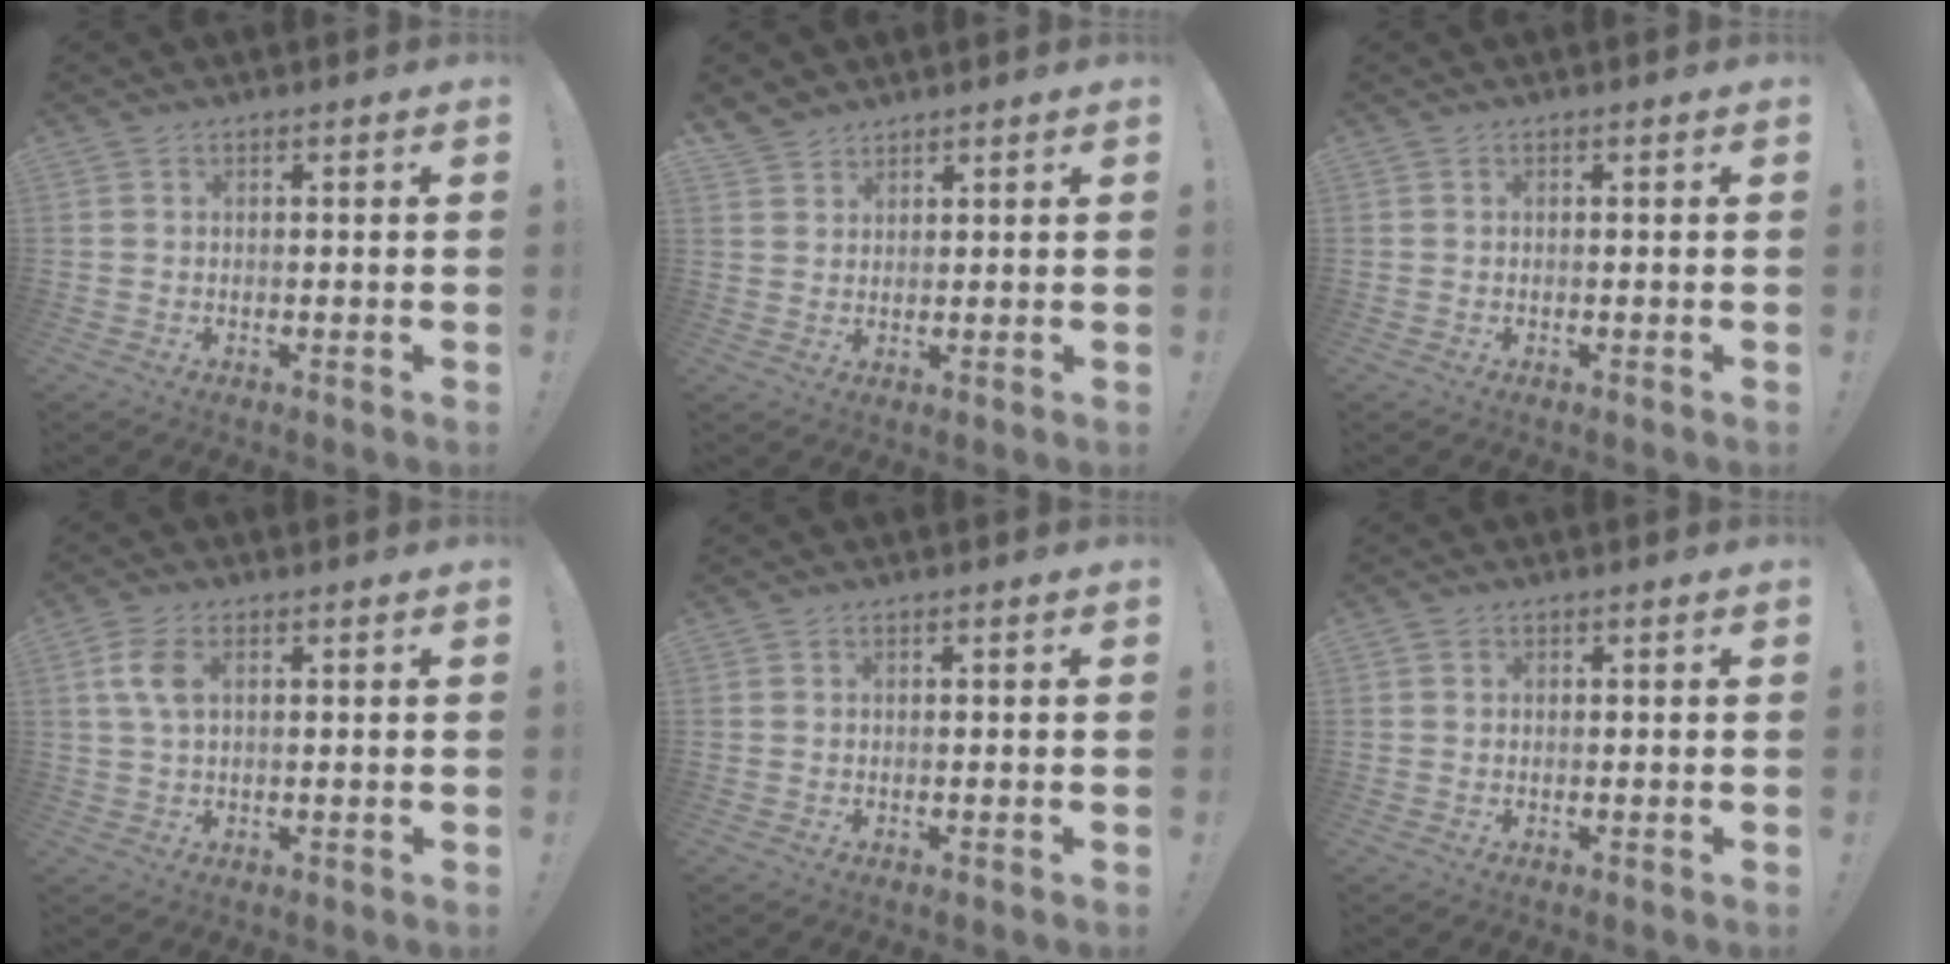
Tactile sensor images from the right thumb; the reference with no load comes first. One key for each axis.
{"total": 3.8, "fx": 3.3, "fy": 1.6, "fz": 0.4, "tx": -0.012, "ty": -0.021, "tz": 0.066}
{"total": 0.0}
{"total": 5.7, "fx": 1.5, "fy": 3.2, "fz": 4.5, "tx": -0.099, "ty": 0.001, "tz": 0.026}
{"total": 0.0}
{"total": 0.7, "fx": 0.3, "fy": 0.6, "fz": 0.0, "tx": -0.003, "ty": 0.003, "tz": 0.007}